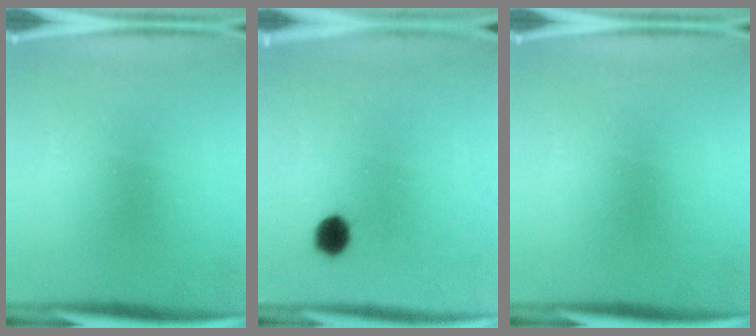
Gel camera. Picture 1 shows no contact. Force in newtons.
{"total": 4.5}
{"total": 0.0}